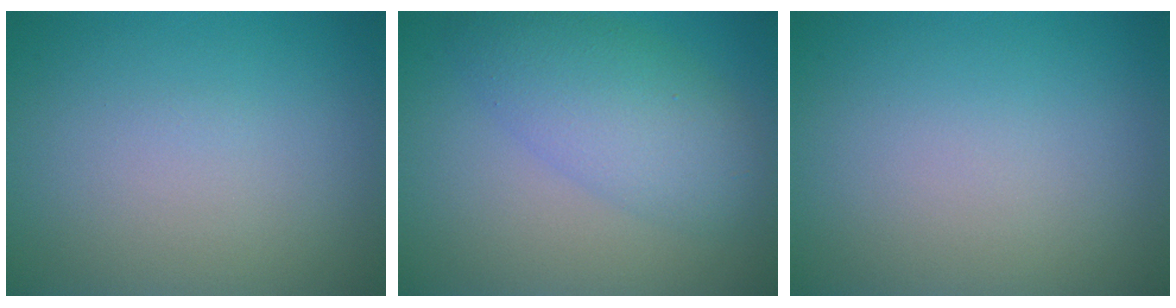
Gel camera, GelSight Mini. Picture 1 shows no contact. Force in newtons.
{"total": 5.3, "press": 5.3, "slide": 0.1}
{"total": 0.0}